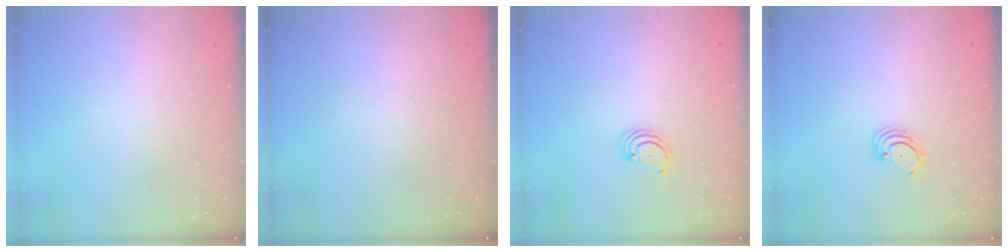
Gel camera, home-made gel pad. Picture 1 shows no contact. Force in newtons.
{"total": 0.0}
{"total": 2.6, "press": 2.6, "slide": 0.3}
{"total": 3.2, "press": 3.1, "slide": 0.4}